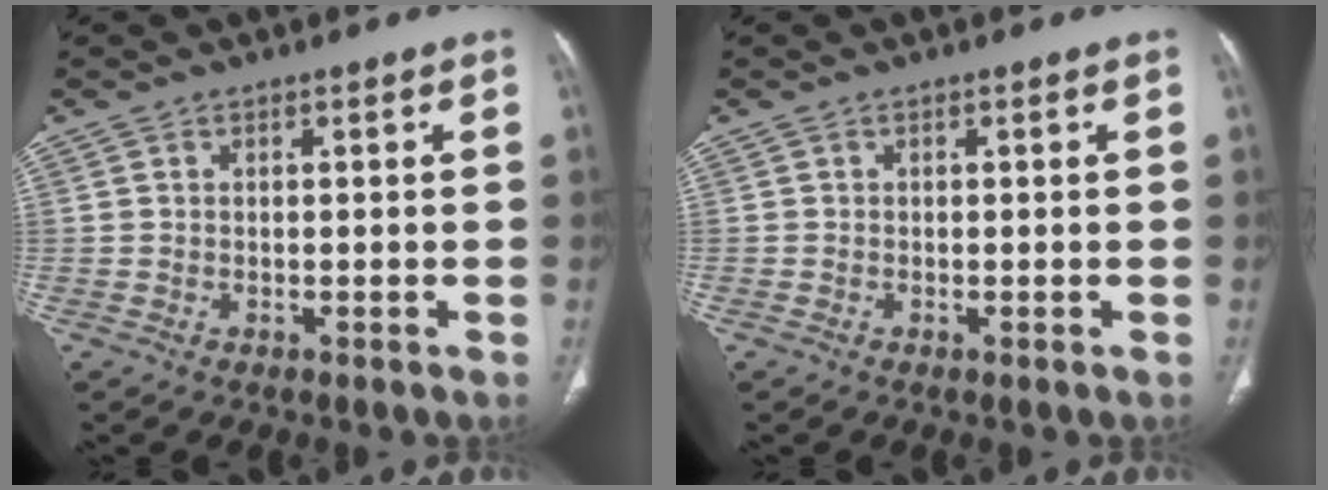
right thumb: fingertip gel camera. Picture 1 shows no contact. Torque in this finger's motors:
{"motor_torque": [-0.12, 0.01, 0.00, 0.47, 0.03]}